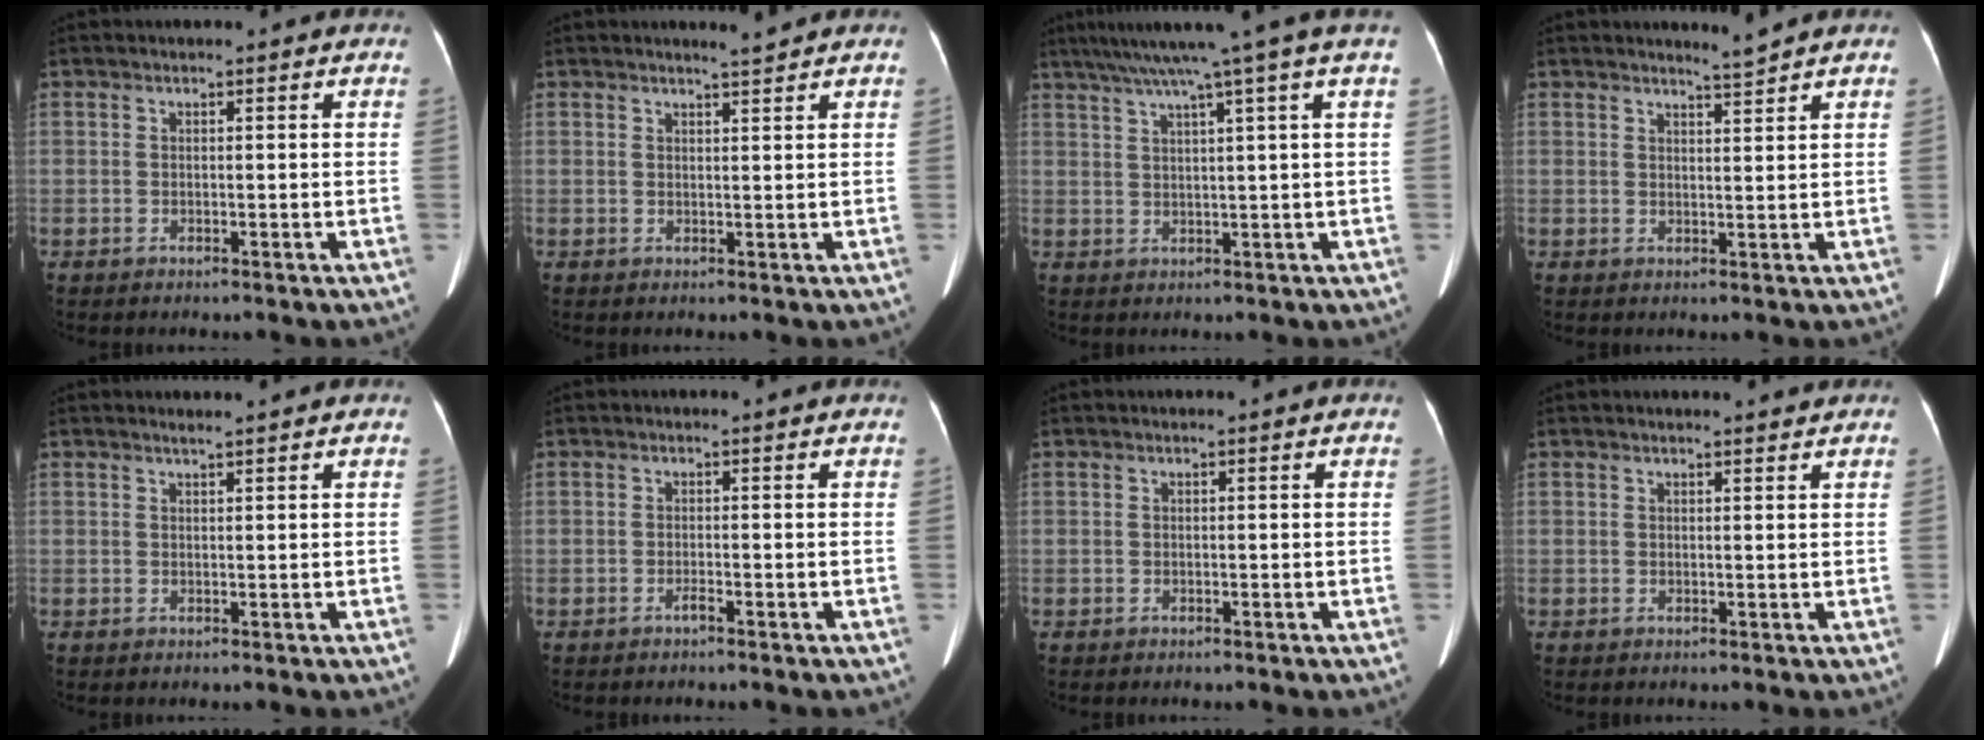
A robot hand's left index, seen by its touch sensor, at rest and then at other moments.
{"total": 1.4, "force": [1.2, -0.4, 0.3], "torque": [-0.012, -0.011, 0.022]}
{"total": 9.7, "force": [6.9, -2.8, 6.3], "torque": [-0.098, 0.014, 0.096]}
{"total": 1.7, "force": [1.5, -0.8, 0.0], "torque": [-0.014, -0.017, 0.030]}
{"total": 1.0, "force": [0.9, -0.3, 0.4], "torque": [-0.013, 0.000, 0.019]}
{"total": 0.8, "force": [-0.7, -0.1, 0.3], "torque": [-0.009, -0.004, -0.013]}
{"total": 0.0}
{"total": 2.5, "force": [2.4, 0.2, 0.5], "torque": [-0.012, 0.001, 0.026]}